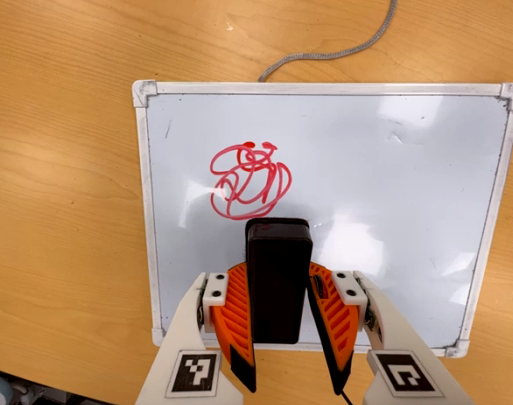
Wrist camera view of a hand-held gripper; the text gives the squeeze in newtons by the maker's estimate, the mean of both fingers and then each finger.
{"total": 6.9, "left": 5.5, "right": 8.3}